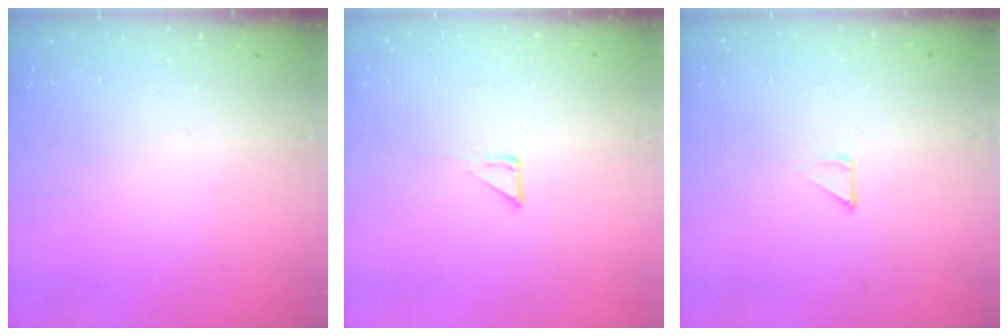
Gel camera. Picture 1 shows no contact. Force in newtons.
{"total": 2.6, "press": 2.6, "slide": 0.1}
{"total": 1.3, "press": 1.3, "slide": 0.0}